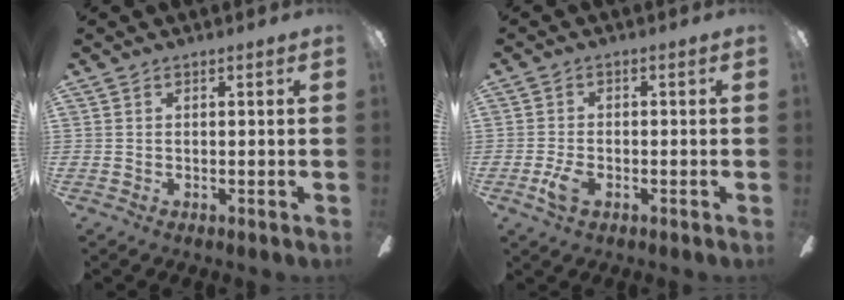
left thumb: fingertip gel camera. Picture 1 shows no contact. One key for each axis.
{"total": 4.6, "fx": -1.8, "fy": 2.5, "fz": 3.5, "tx": -0.079, "ty": 0.002, "tz": -0.036}